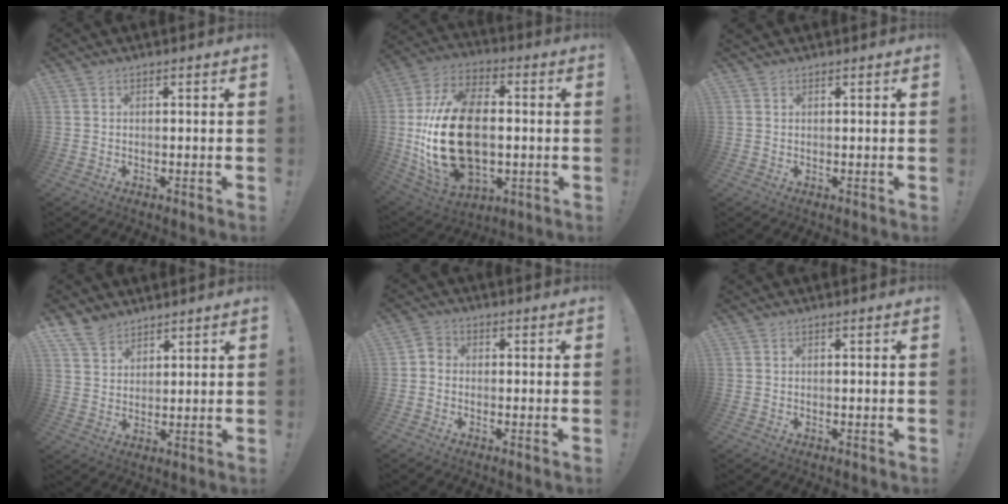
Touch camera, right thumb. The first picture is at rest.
{"total": 25.9, "force": [-1.6, 16.6, 19.9], "torque": [-0.401, 0.016, -0.012]}
{"total": 0.8, "force": [0.7, 0.3, 0.1], "torque": [-0.002, -0.001, 0.014]}
{"total": 7.2, "force": [5.9, 3.8, 1.3], "torque": [-0.030, -0.037, 0.116]}
{"total": 2.5, "force": [-1.1, 1.9, 1.2], "torque": [-0.025, 0.013, -0.018]}
{"total": 0.0}